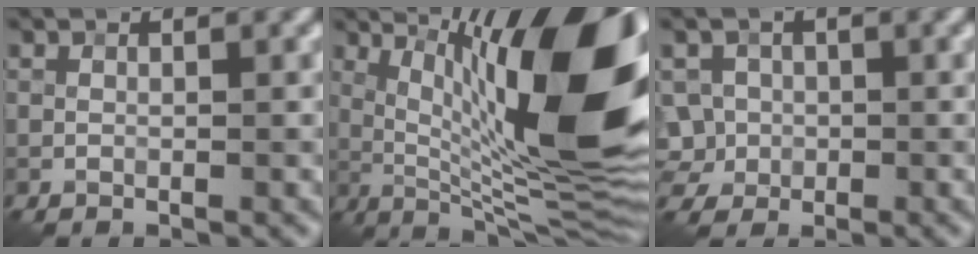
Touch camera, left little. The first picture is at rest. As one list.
[{"total": 17.6, "force": [3.3, 5.6, 16.3], "torque": [-0.215, 0.018, 0.049]}, {"total": 3.6, "force": [0.3, 3.4, 1.1], "torque": [-0.024, 0.007, 0.009]}]